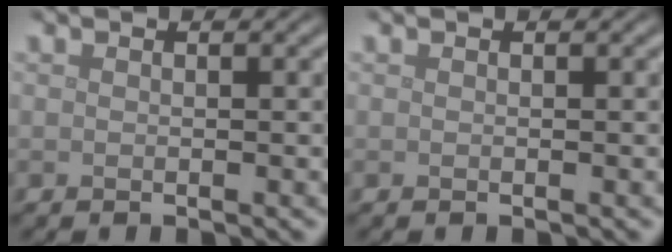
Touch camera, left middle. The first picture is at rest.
{"total": 0.0}